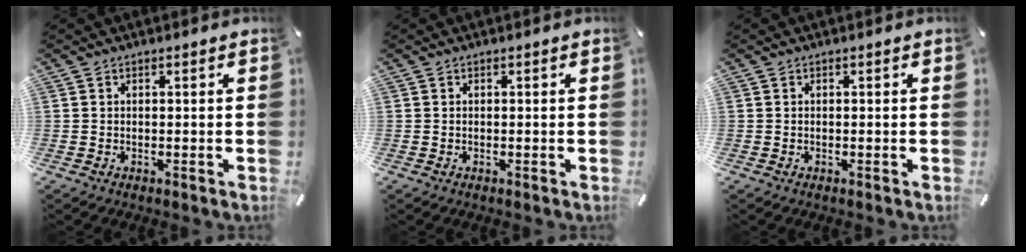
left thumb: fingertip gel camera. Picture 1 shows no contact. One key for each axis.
{"total": 0.0}
{"total": 0.0}